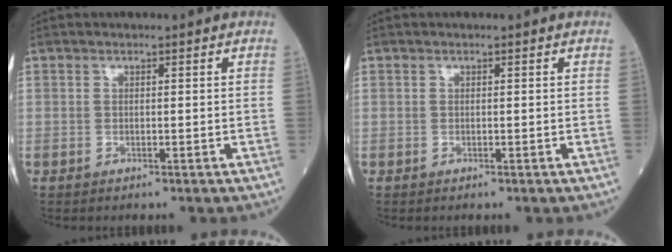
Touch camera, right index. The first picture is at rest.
{"total": 0.0}